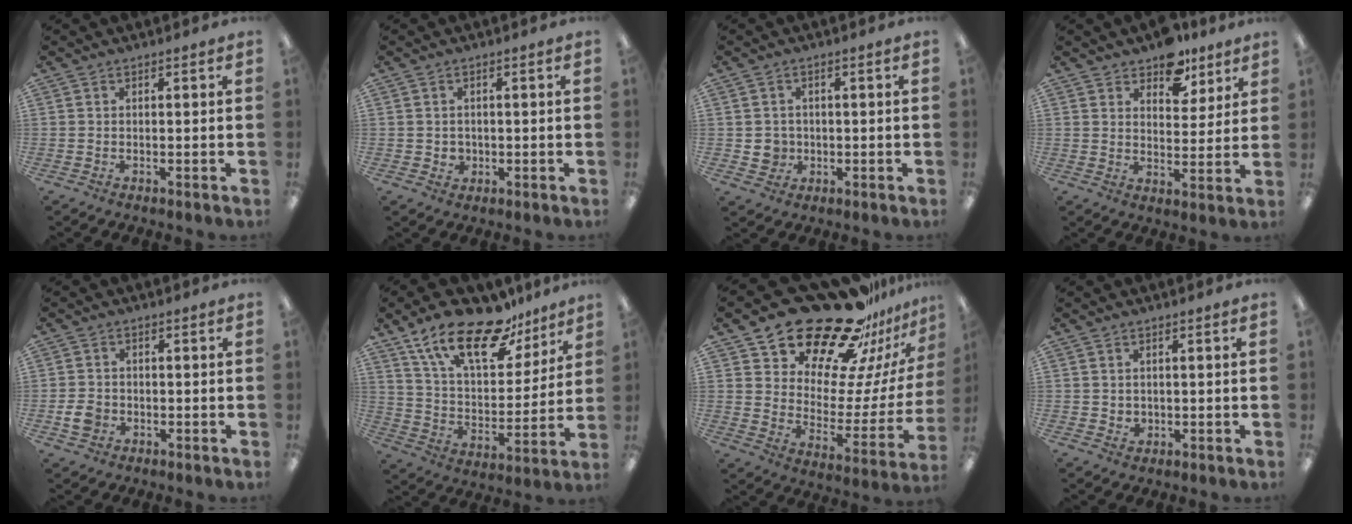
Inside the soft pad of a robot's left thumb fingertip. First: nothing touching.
{"total": 2.2, "force": [0.2, 2.1, 0.6], "torque": [-0.005, -0.001, 0.001]}
{"total": 3.8, "force": [-0.3, 3.7, 0.8], "torque": [-0.003, 0.002, -0.007]}
{"total": 9.0, "force": [7.1, 5.0, 2.4], "torque": [-0.021, -0.049, 0.127]}
{"total": 4.2, "force": [-1.3, 3.5, 1.9], "torque": [-0.036, 0.006, -0.021]}
{"total": 20.4, "force": [14.4, 8.5, 11.7], "torque": [-0.207, -0.082, 0.252]}
{"total": 26.4, "force": [21.8, 10.5, 10.4], "torque": [-0.155, -0.157, 0.386]}
{"total": 1.8, "force": [0.7, 1.6, 0.4], "torque": [-0.002, -0.002, 0.009]}